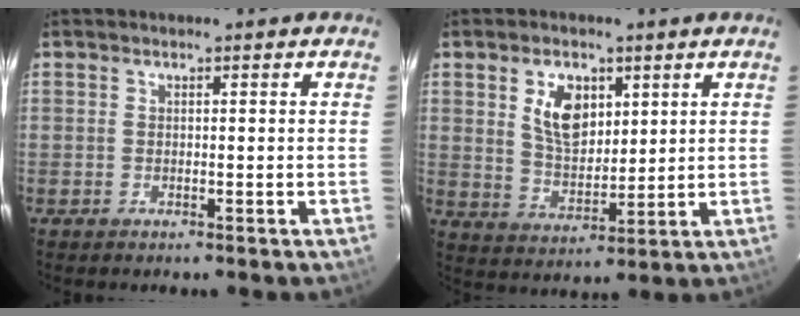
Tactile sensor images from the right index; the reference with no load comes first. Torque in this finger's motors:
{"motor_torque": [0.65, 0.54, 0.50, 0.11]}